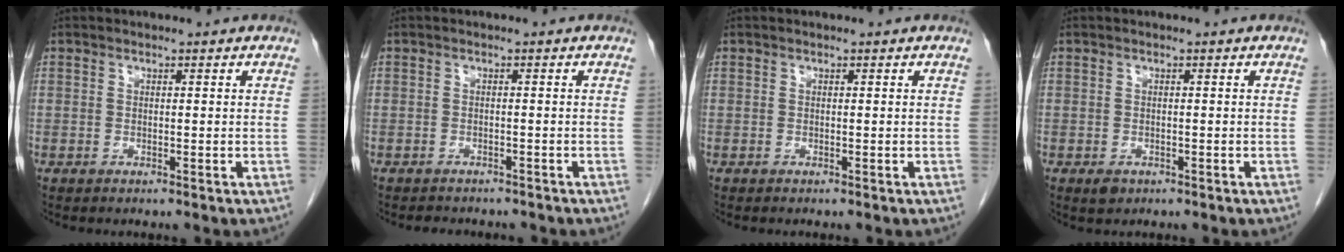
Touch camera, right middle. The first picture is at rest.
{"total": 4.2, "force": [-3.8, 1.5, 1.1], "torque": [-0.019, -0.003, -0.046]}
{"total": 0.0}
{"total": 1.4, "force": [-0.7, 0.9, 0.7], "torque": [-0.012, 0.001, -0.004]}